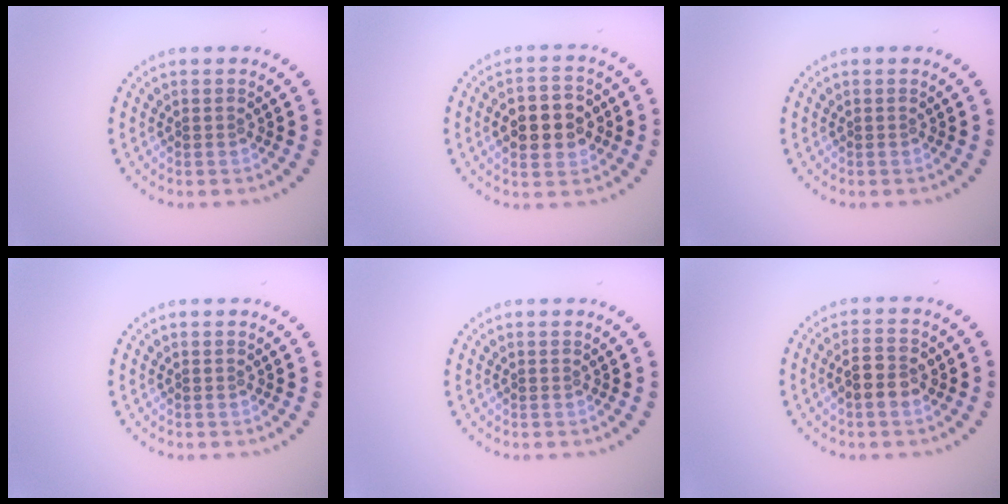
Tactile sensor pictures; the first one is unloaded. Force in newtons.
{"total": 5.1, "press": 5.1, "slide": 0.3}
{"total": 0.0}
{"total": 0.0}
{"total": 0.0}
{"total": 2.7, "press": 2.7, "slide": 0.4}